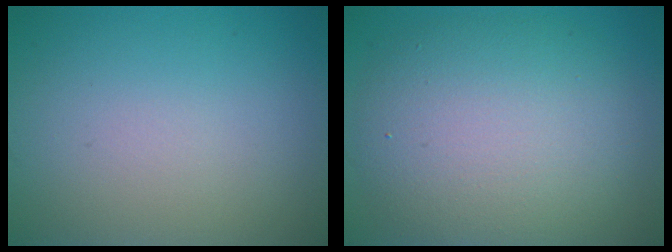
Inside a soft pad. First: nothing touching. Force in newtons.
{"total": 8.8, "press": 8.8, "slide": 0.8}